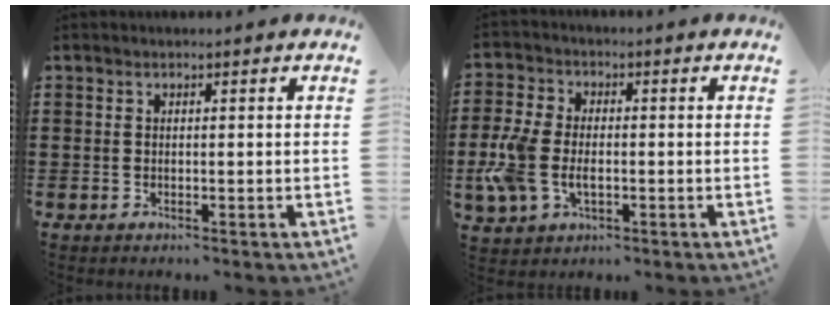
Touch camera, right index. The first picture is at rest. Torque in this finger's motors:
{"motor_torque": [0.83, -0.52, 0.33, 0.17]}